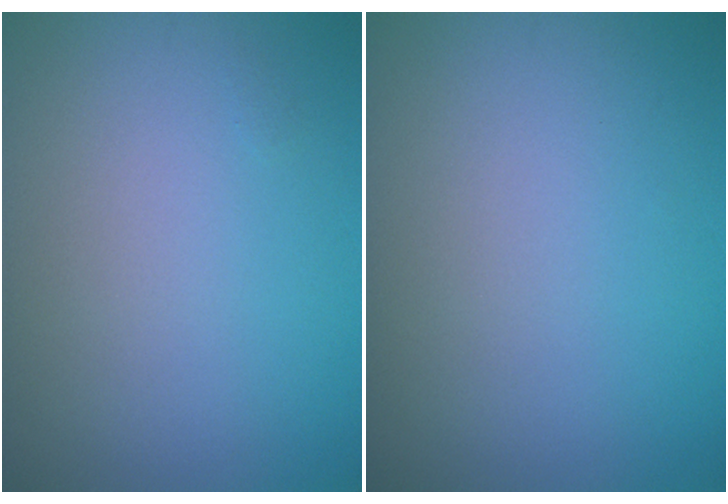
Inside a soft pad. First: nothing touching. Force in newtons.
{"total": 0.0}